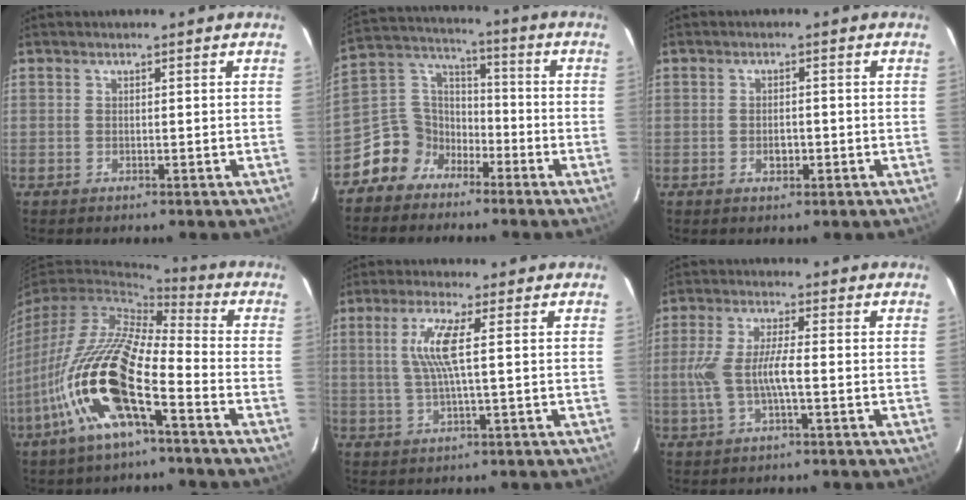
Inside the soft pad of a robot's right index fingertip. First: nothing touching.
{"total": 9.6, "force": [-6.3, 7.1, 1.5], "torque": [-0.049, 0.049, -0.126]}
{"total": 1.4, "force": [-0.5, 1.0, 0.8], "torque": [-0.016, 0.002, -0.006]}
{"total": 19.1, "force": [-8.4, 5.0, 16.4], "torque": [-0.323, -0.025, -0.170]}
{"total": 6.5, "force": [1.2, -0.2, 6.4], "torque": [-0.125, -0.001, 0.026]}
{"total": 7.9, "force": [-1.4, 1.5, 7.6], "torque": [-0.159, 0.000, -0.023]}